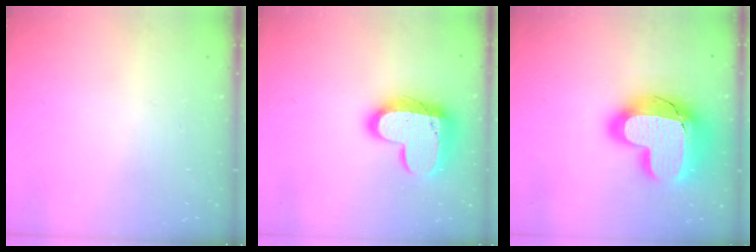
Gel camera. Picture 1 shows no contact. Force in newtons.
{"total": 19.0, "press": 19.0, "slide": 1.5}
{"total": 23.0, "press": 22.9, "slide": 1.6}